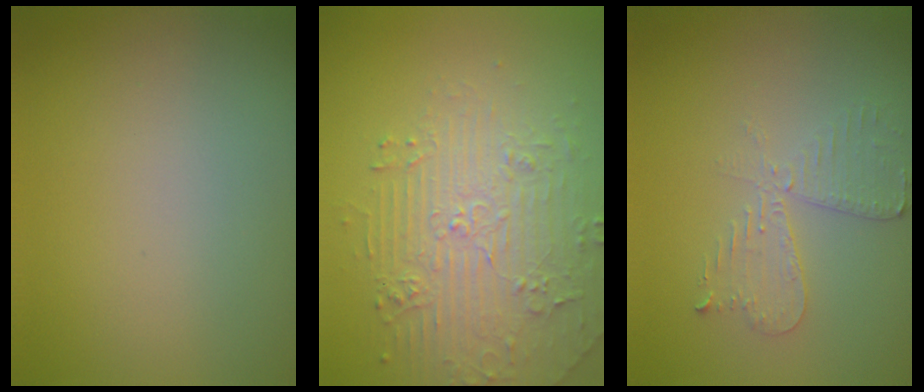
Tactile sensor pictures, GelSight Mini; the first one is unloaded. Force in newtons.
{"total": 4.6, "press": 4.0, "slide": 2.3}
{"total": 2.6, "press": 2.5, "slide": 0.5}